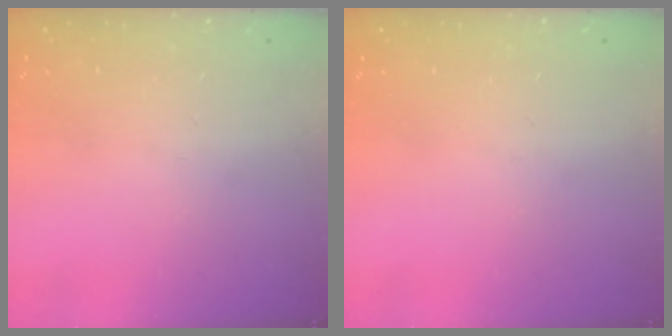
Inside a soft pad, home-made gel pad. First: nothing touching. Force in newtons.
{"total": 0.0}